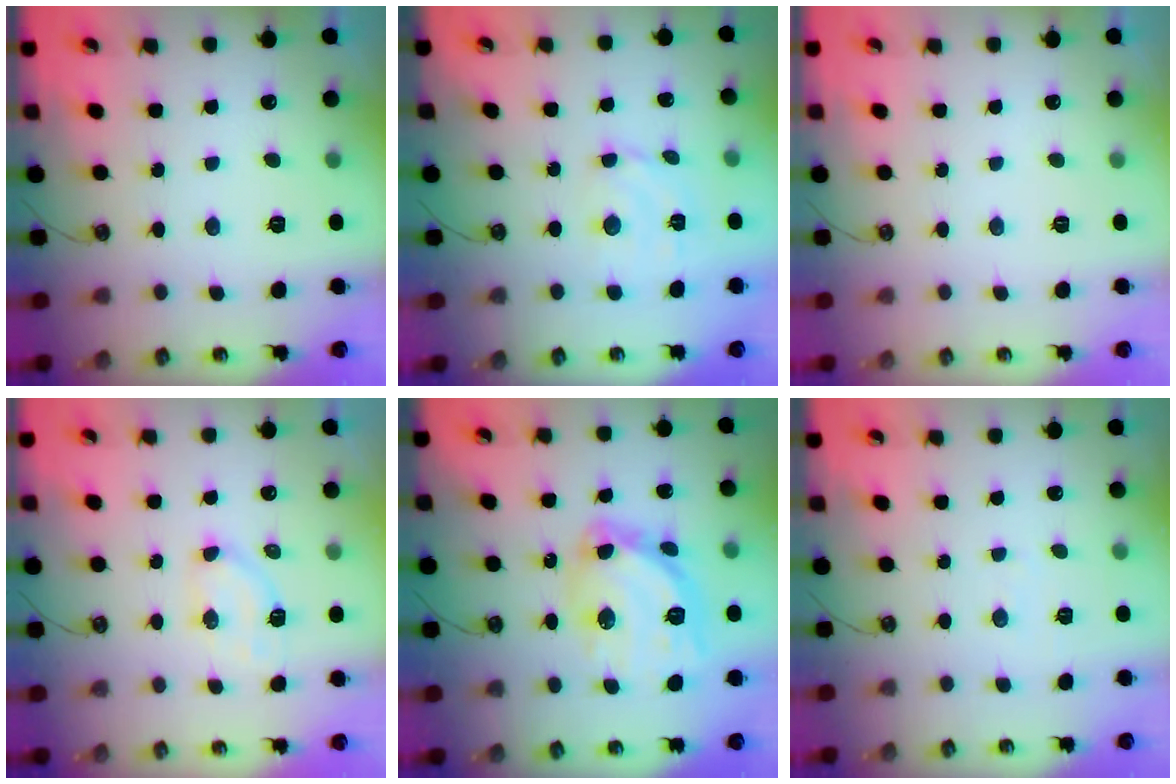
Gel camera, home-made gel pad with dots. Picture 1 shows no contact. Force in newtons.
{"total": 4.7, "press": 4.7, "slide": 0.2}
{"total": 0.0}
{"total": 5.1, "press": 5.0, "slide": 1.1}
{"total": 15.2, "press": 15.1, "slide": 1.5}
{"total": 2.8, "press": 2.8, "slide": 0.4}